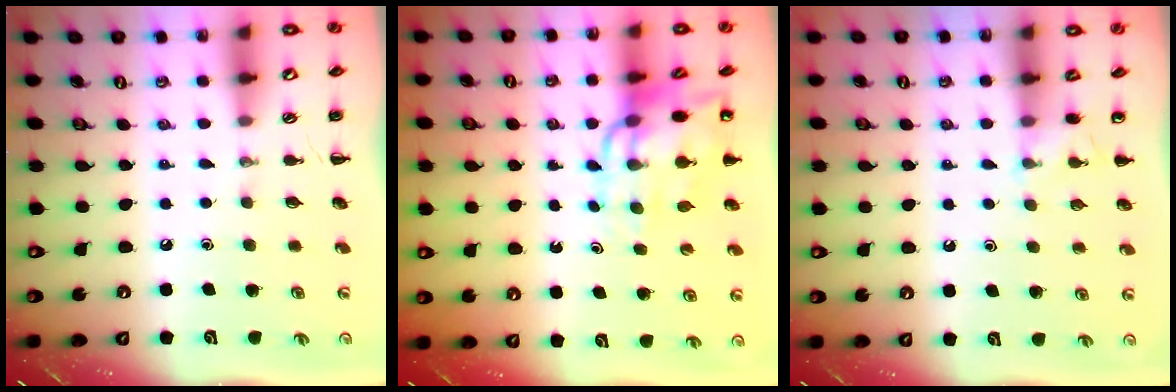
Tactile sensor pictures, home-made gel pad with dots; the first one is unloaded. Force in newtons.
{"total": 12.2, "press": 11.8, "slide": 3.3}
{"total": 4.4, "press": 4.2, "slide": 1.4}